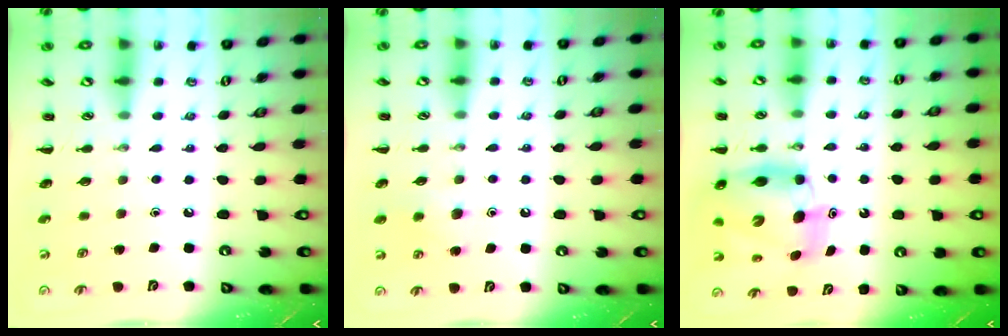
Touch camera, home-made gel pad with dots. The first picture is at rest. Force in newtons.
{"total": 6.2, "press": 5.9, "slide": 1.9}
{"total": 11.8, "press": 11.2, "slide": 3.7}